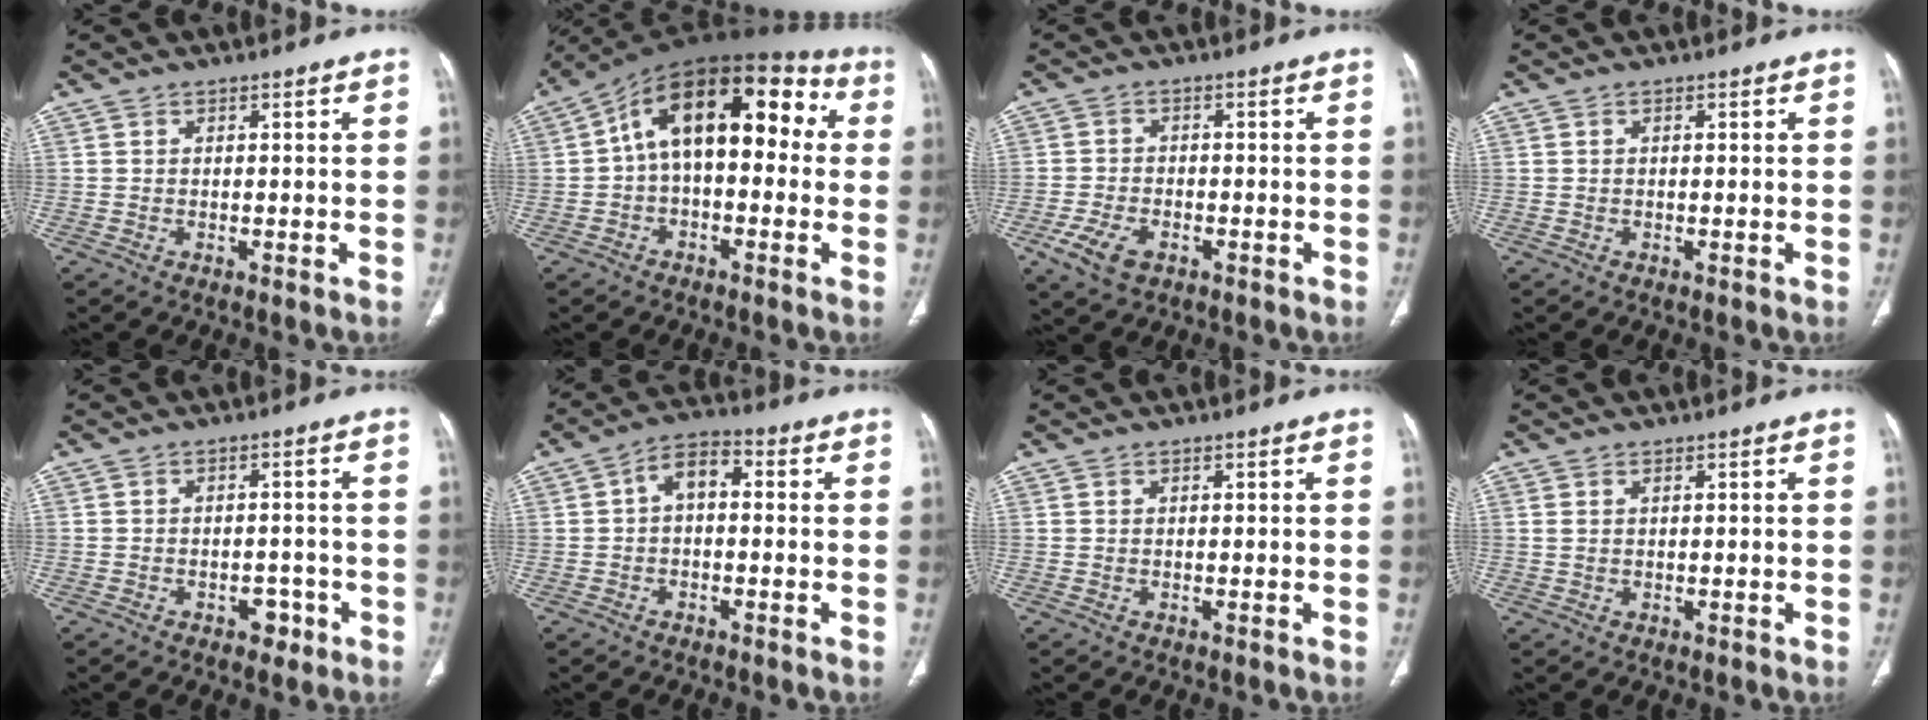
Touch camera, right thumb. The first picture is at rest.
{"total": 17.8, "force": [1.9, 10.1, 14.5], "torque": [-0.184, 0.059, 0.017]}
{"total": 6.4, "force": [-3.1, 3.8, 4.1], "torque": [-0.085, 0.008, -0.052]}
{"total": 0.0}
{"total": 3.4, "force": [-1.9, 2.3, 1.6], "torque": [-0.005, 0.014, -0.022]}
{"total": 5.8, "force": [0.1, 3.5, 4.6], "torque": [-0.070, 0.025, -0.012]}
{"total": 0.0}
{"total": 0.9, "force": [0.3, 0.5, 0.7], "torque": [-0.024, 0.013, 0.015]}